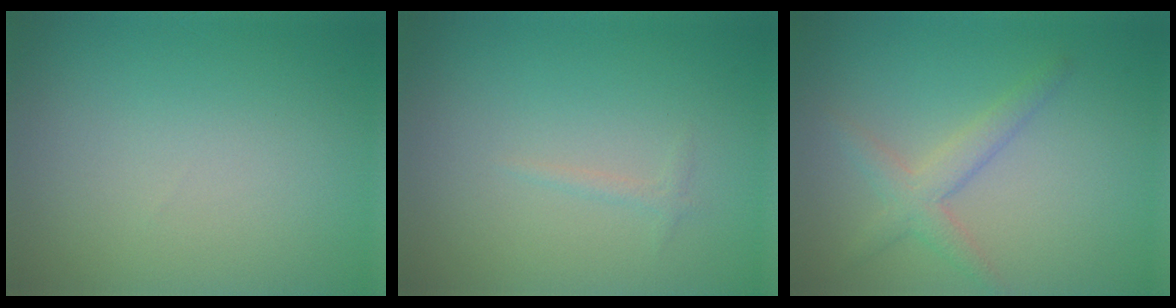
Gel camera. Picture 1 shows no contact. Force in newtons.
{"total": 0.6, "press": 0.6, "slide": 0.1}
{"total": 2.6, "press": 2.6, "slide": 0.1}